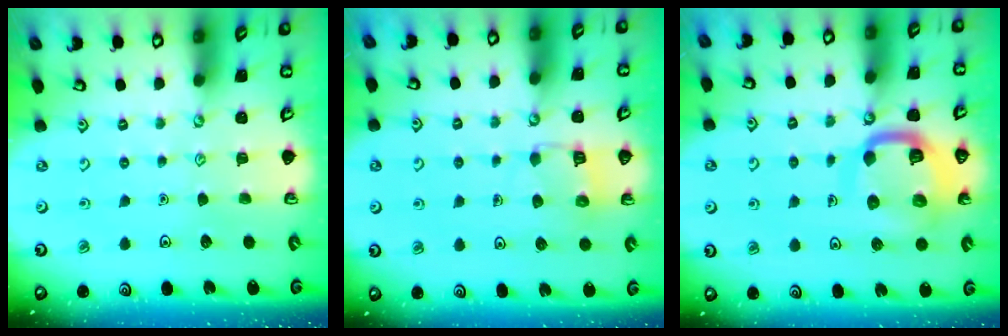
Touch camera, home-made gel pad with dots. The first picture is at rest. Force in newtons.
{"total": 6.3, "press": 6.3, "slide": 0.5}
{"total": 13.4, "press": 13.4, "slide": 1.5}